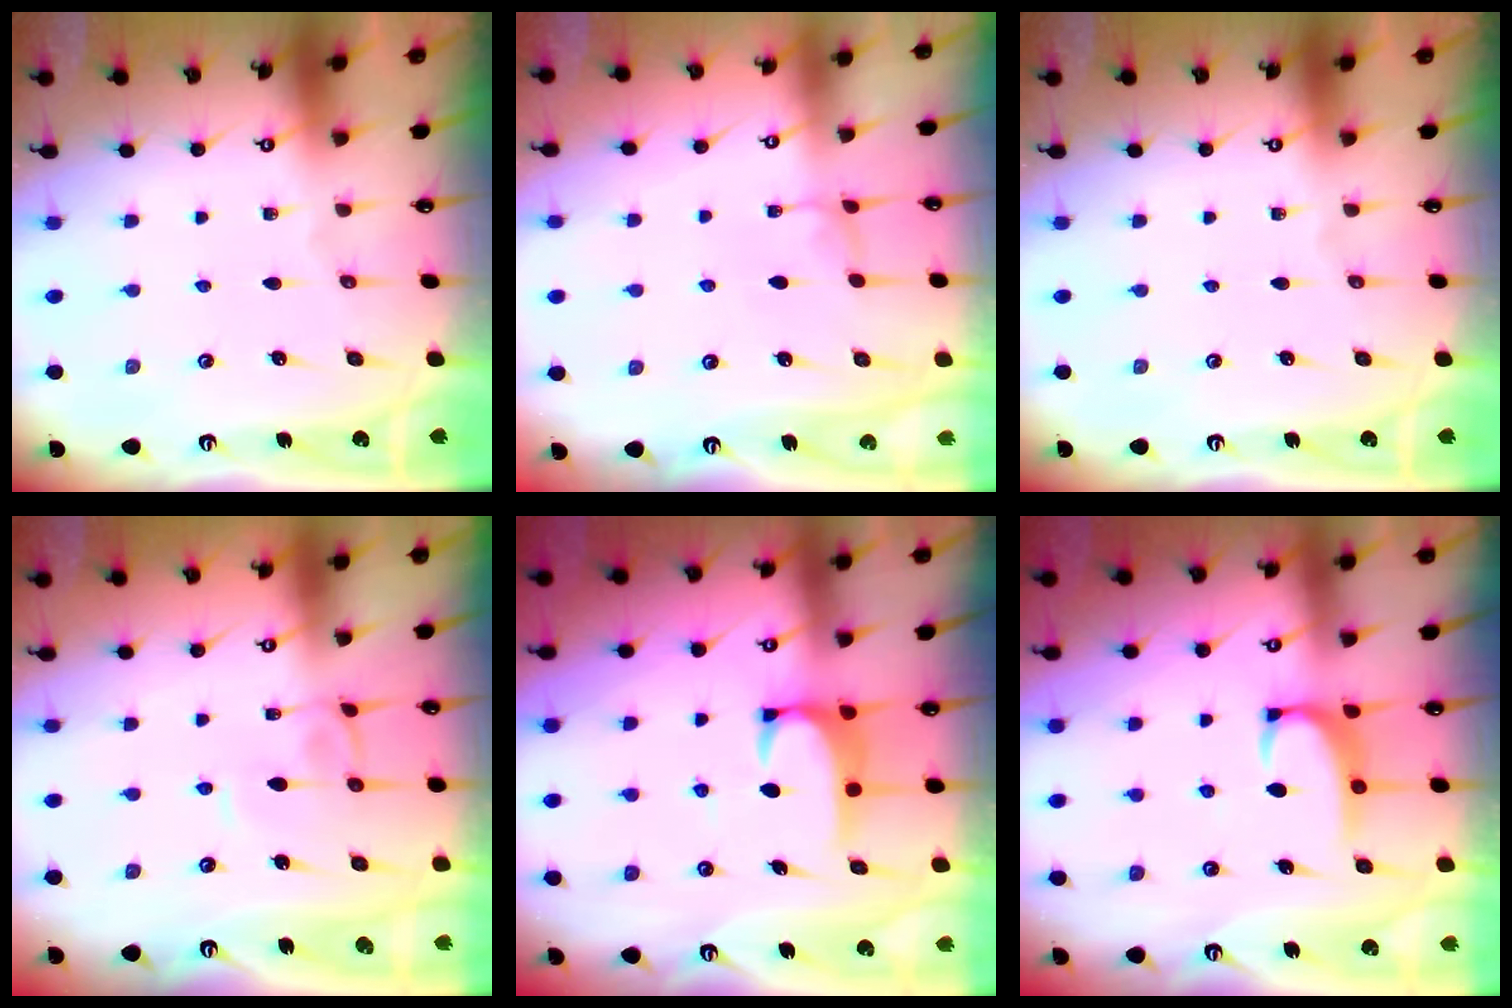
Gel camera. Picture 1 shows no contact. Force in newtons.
{"total": 2.4, "press": 2.4, "slide": 0.3}
{"total": 0.0}
{"total": 0.6, "press": 0.5, "slide": 0.2}
{"total": 2.7, "press": 2.6, "slide": 0.7}
{"total": 2.3, "press": 2.3, "slide": 0.6}